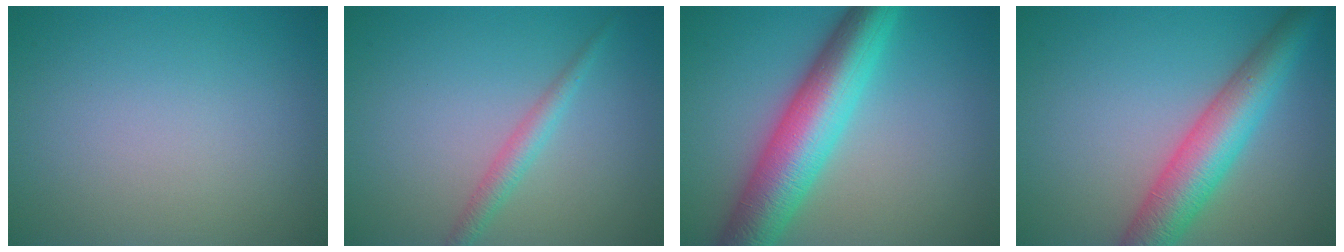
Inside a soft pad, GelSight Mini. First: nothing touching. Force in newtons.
{"total": 1.9, "press": 1.9, "slide": 0.0}
{"total": 9.0, "press": 9.0, "slide": 0.2}
{"total": 6.7, "press": 6.7, "slide": 0.2}